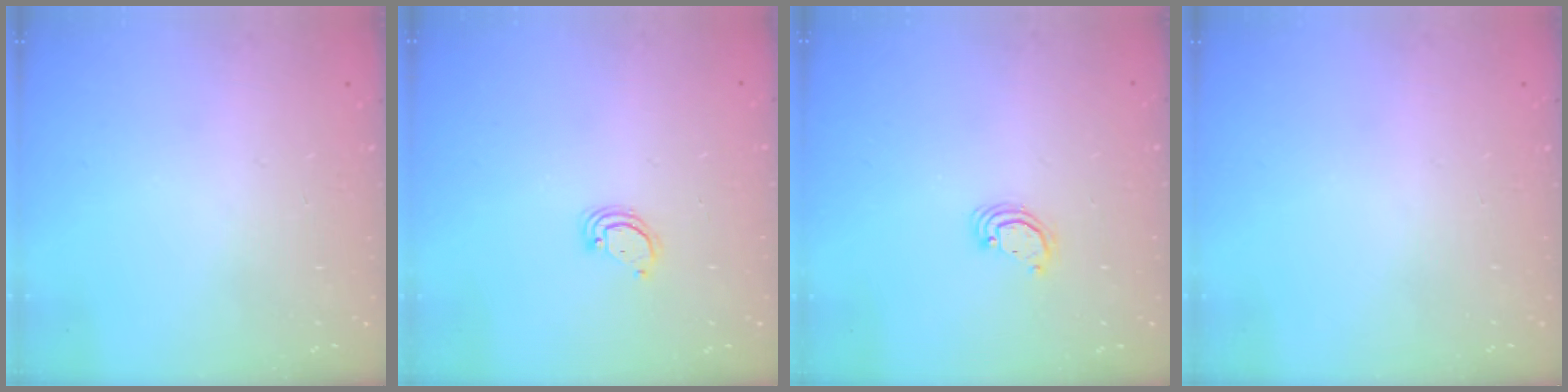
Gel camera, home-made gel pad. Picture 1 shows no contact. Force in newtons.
{"total": 2.9, "press": 2.8, "slide": 0.2}
{"total": 2.7, "press": 2.7, "slide": 0.2}
{"total": 0.0}